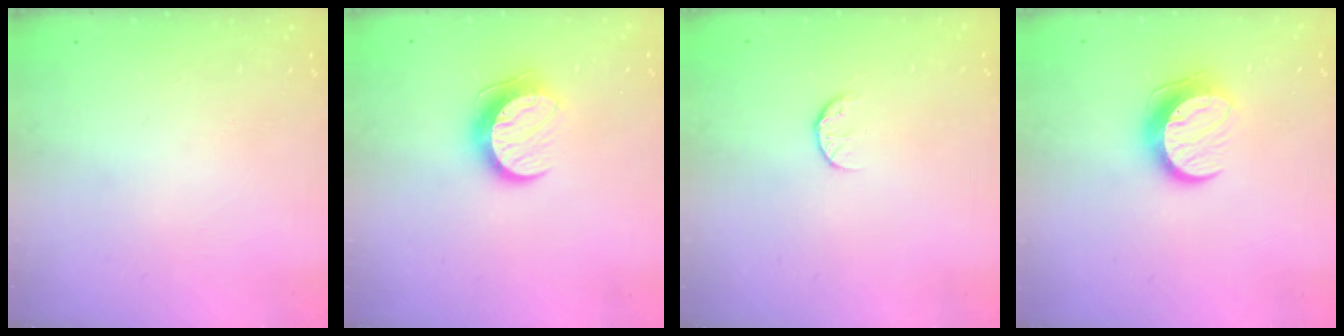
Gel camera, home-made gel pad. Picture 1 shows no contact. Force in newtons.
{"total": 9.6, "press": 9.6, "slide": 0.6}
{"total": 6.5, "press": 6.4, "slide": 0.7}
{"total": 9.9, "press": 9.9, "slide": 0.2}